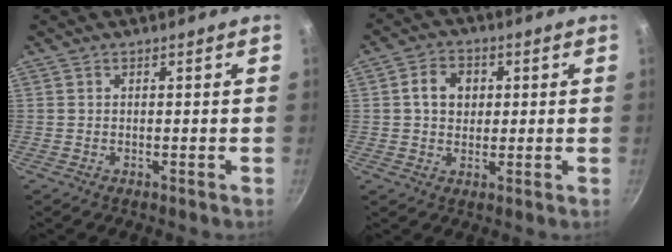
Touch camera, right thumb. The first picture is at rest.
{"total": 6.3, "force": [1.2, 5.1, 3.6], "torque": [-0.039, 0.007, 0.012]}